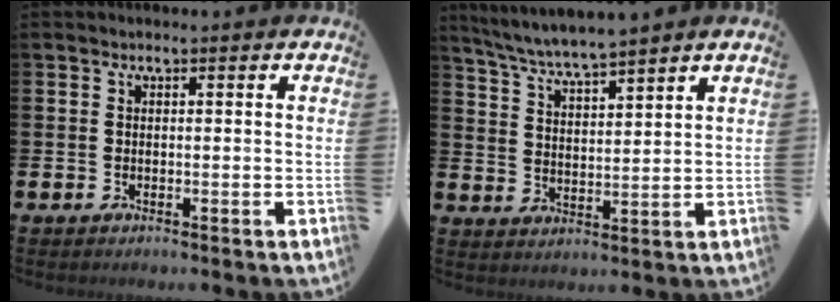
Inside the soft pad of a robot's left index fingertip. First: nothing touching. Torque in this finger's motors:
{"motor_torque": [0.22, -0.65, 0.36, 0.20]}